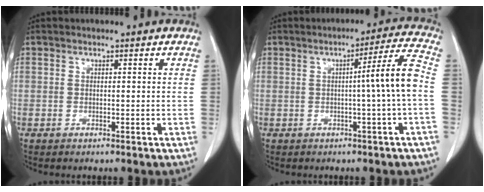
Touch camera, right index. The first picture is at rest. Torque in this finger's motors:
{"motor_torque": [0.66, -0.24, 0.24, 0.10]}